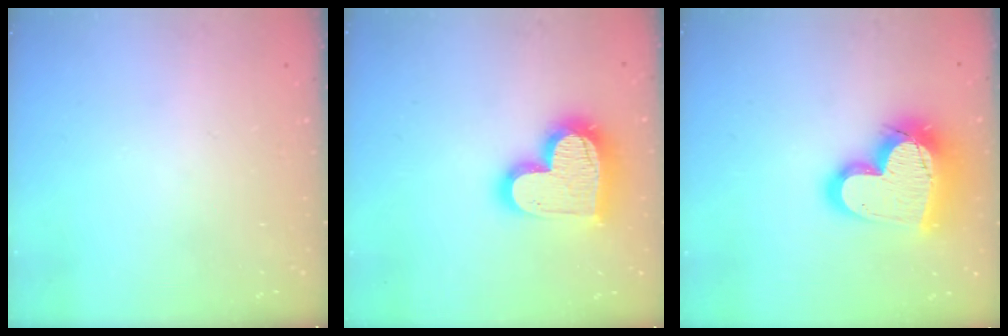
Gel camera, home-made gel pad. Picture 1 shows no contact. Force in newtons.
{"total": 19.1, "press": 19.0, "slide": 1.6}
{"total": 23.0, "press": 22.9, "slide": 1.8}